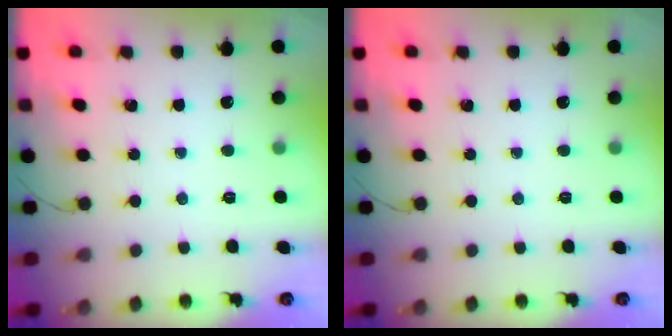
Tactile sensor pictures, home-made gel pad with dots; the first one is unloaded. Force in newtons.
{"total": 0.0}